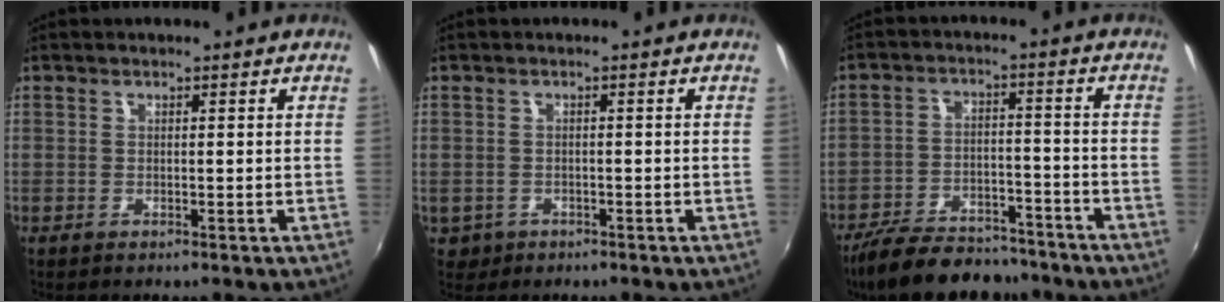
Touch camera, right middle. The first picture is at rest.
{"total": 3.4, "force": [-1.3, 3.0, 1.1], "torque": [-0.034, -0.005, -0.013]}
{"total": 16.7, "force": [-13.9, 6.1, 6.9], "torque": [-0.154, -0.008, -0.207]}